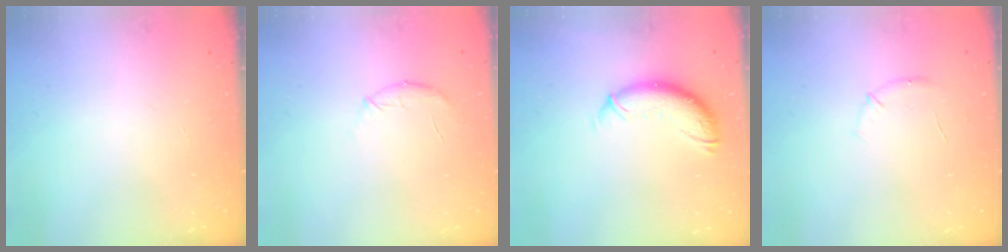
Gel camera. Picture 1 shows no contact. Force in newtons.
{"total": 8.3, "press": 8.1, "slide": 1.7}
{"total": 10.4, "press": 10.3, "slide": 0.9}
{"total": 6.8, "press": 6.6, "slide": 1.8}